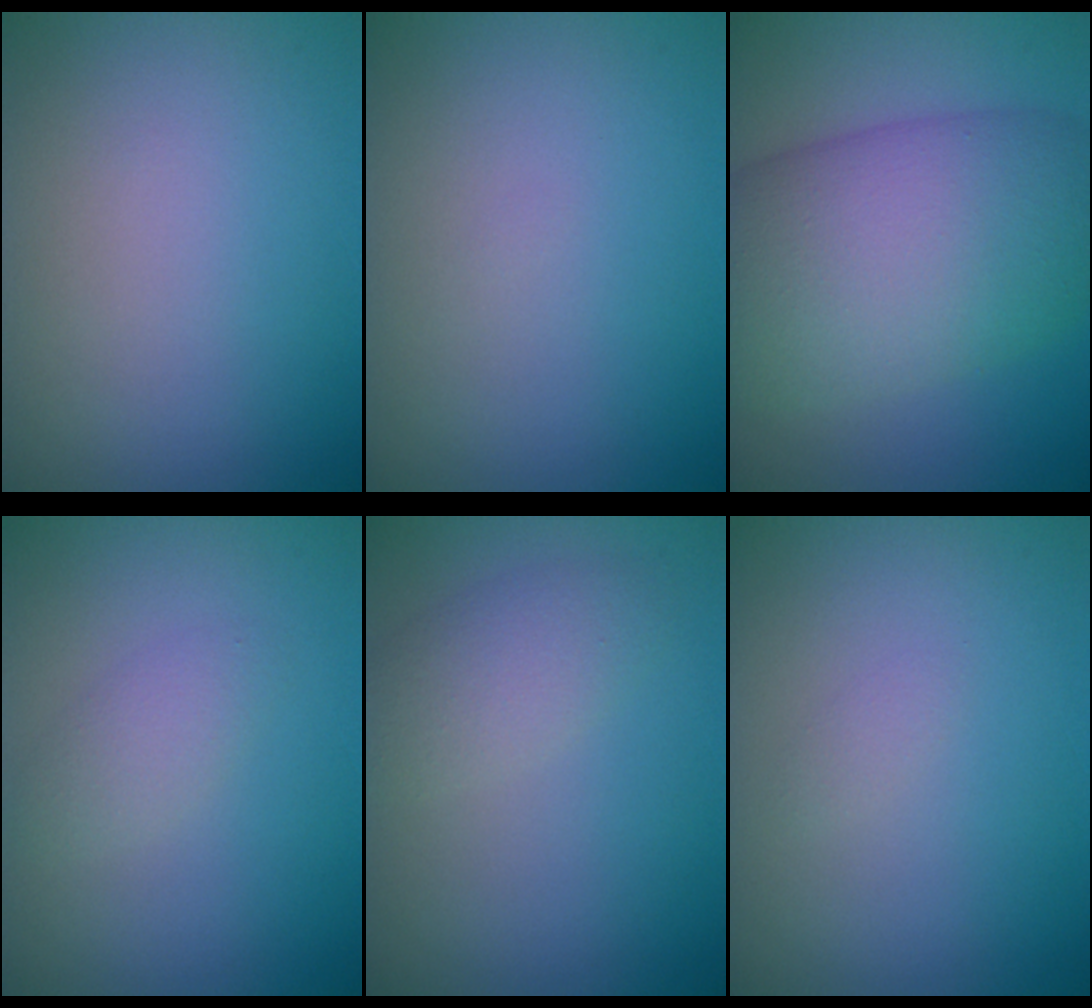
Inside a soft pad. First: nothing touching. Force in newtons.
{"total": 0.0}
{"total": 12.0, "press": 12.0, "slide": 0.3}
{"total": 1.7, "press": 1.6, "slide": 0.0}
{"total": 2.7, "press": 2.7, "slide": 0.1}
{"total": 0.5, "press": 0.5, "slide": 0.0}